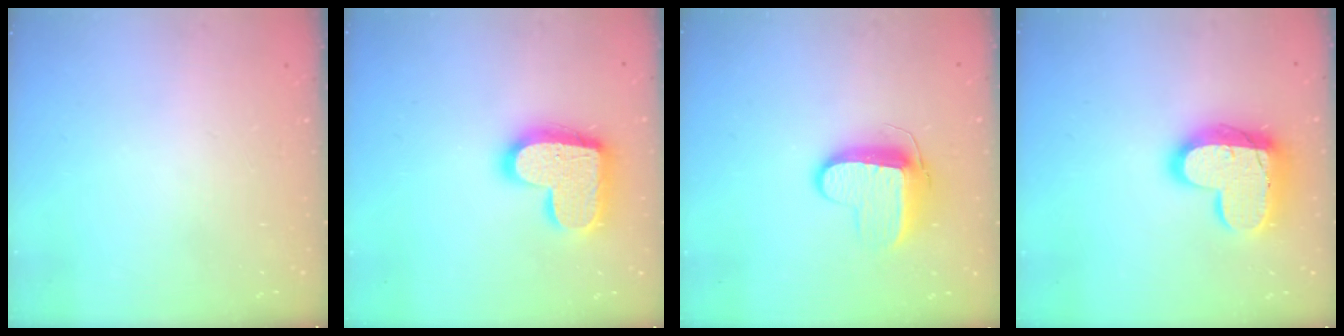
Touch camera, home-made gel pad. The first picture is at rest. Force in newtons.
{"total": 18.7, "press": 18.6, "slide": 1.1}
{"total": 10.3, "press": 10.3, "slide": 1.0}
{"total": 18.5, "press": 18.5, "slide": 1.4}